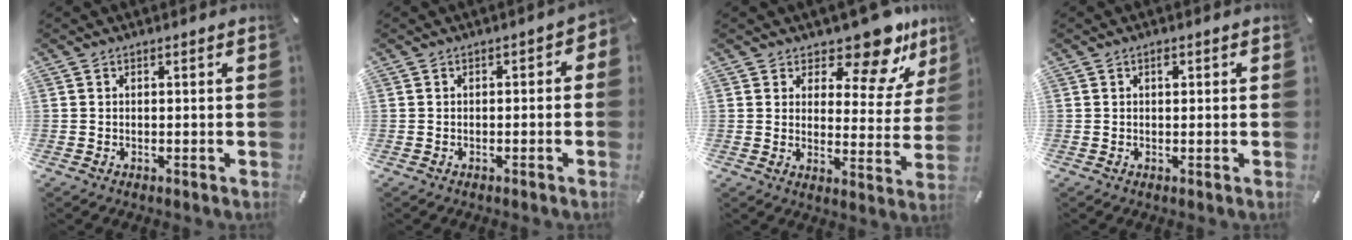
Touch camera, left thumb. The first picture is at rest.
{"total": 1.9, "force": [-1.1, 1.1, 1.2], "torque": [-0.021, 0.006, -0.021]}
{"total": 13.7, "force": [10.6, 5.1, 6.9], "torque": [-0.094, -0.088, 0.178]}
{"total": 1.2, "force": [0.3, 0.7, 0.9], "torque": [-0.010, 0.001, 0.003]}